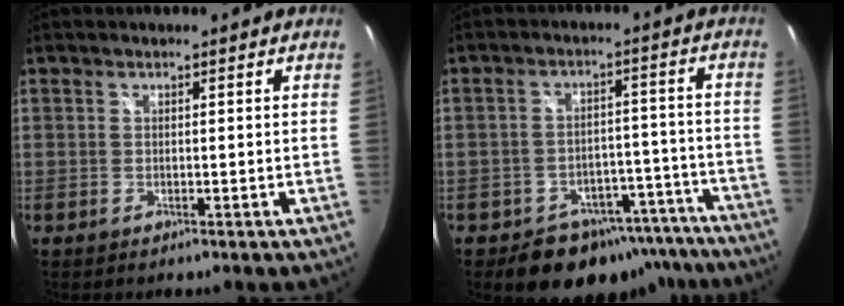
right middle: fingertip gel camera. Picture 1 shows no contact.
{"total": 15.0, "force": [-11.2, 9.1, 4.1], "torque": [-0.079, 0.040, -0.119]}